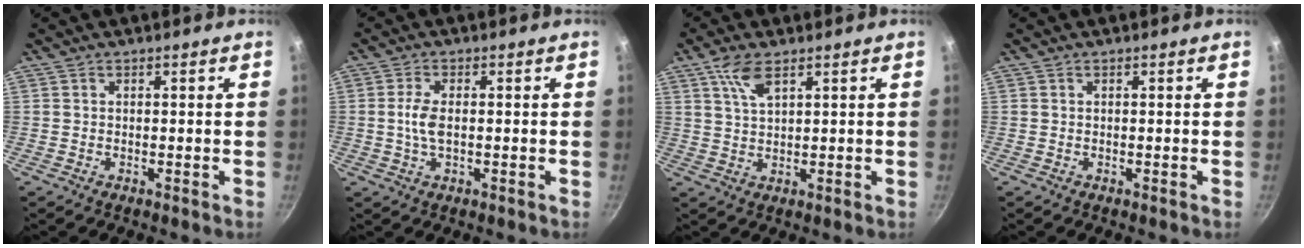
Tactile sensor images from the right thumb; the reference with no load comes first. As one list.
[{"total": 4.1, "force": [0.0, 2.2, 3.5], "torque": [-0.072, 0.005, -0.002]}, {"total": 5.4, "force": [2.8, 2.2, 4.0], "torque": [-0.076, -0.008, 0.060]}, {"total": 0.0}]